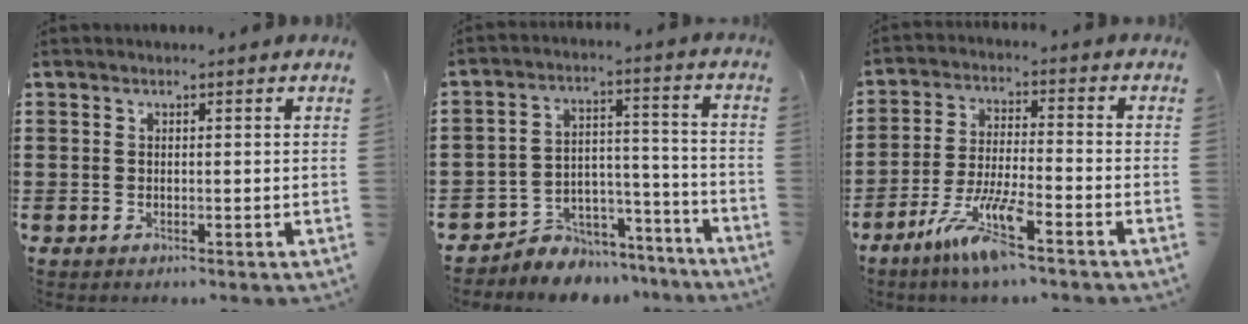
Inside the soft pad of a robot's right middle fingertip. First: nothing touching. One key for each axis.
{"total": 6.0, "fx": -5.4, "fy": 2.6, "fz": 0.2, "tx": -0.004, "ty": 0.021, "tz": -0.108}
{"total": 8.6, "fx": -5.8, "fy": 0.9, "fz": 6.2, "tx": -0.130, "ty": -0.007, "tz": -0.110}